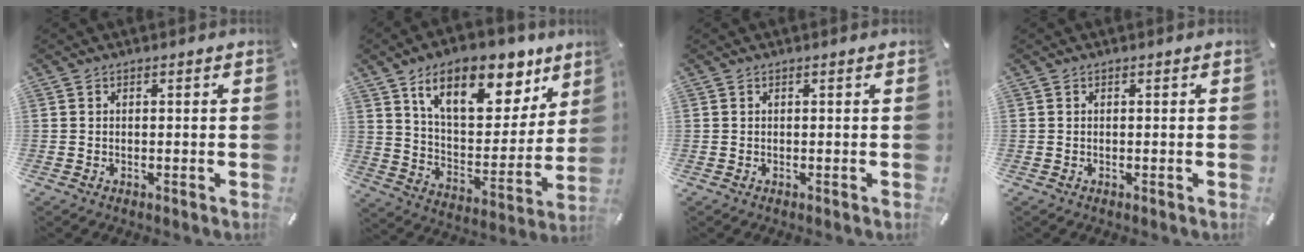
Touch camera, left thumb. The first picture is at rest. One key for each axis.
{"total": 19.2, "fx": 12.5, "fy": 9.7, "fz": 10.9, "tx": -0.164, "ty": -0.070, "tz": 0.212}
{"total": 0.0}
{"total": 0.0}